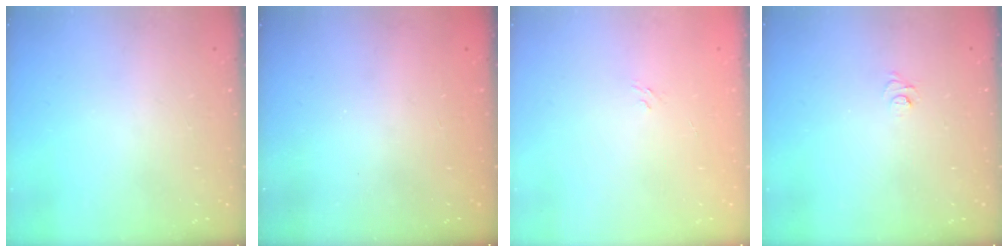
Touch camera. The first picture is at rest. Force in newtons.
{"total": 2.4, "press": 2.3, "slide": 0.8}
{"total": 2.9, "press": 2.6, "slide": 1.1}
{"total": 4.9, "press": 4.9, "slide": 0.3}